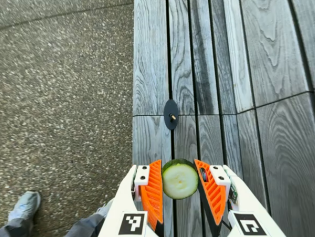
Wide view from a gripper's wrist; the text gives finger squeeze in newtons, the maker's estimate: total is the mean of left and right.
{"total": 10.5, "left": 10.4, "right": 10.6}